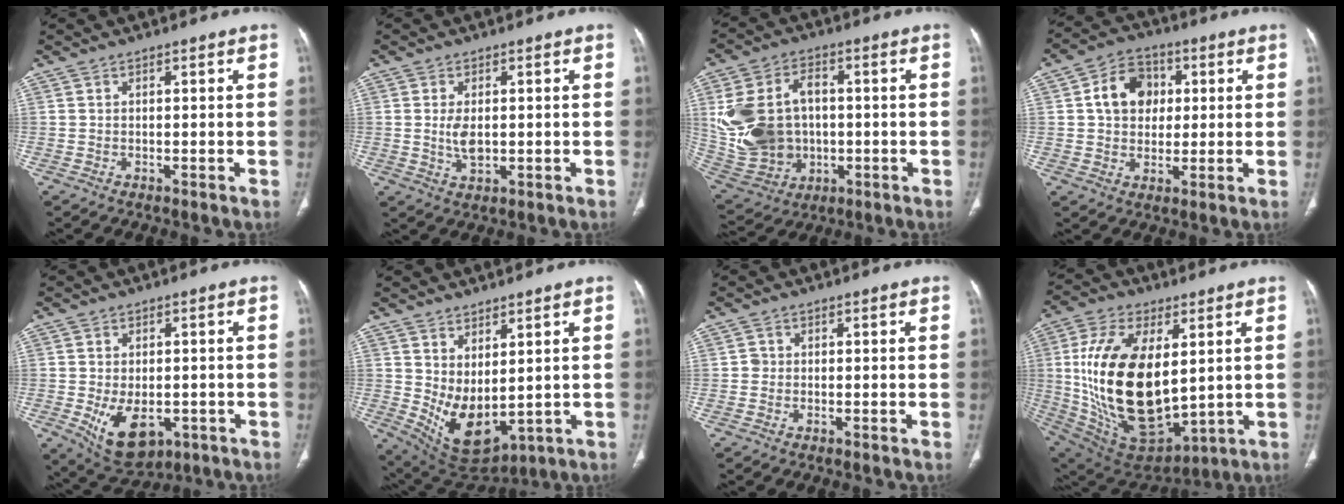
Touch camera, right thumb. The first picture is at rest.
{"total": 4.1, "force": [0.2, 2.3, 3.4], "torque": [-0.067, -0.009, 0.009]}
{"total": 19.0, "force": [0.5, 14.5, 12.4], "torque": [-0.253, 0.011, 0.037]}
{"total": 10.0, "force": [1.9, 8.0, 5.6], "torque": [-0.064, 0.008, 0.025]}
{"total": 10.0, "force": [-3.1, 6.2, 7.2], "torque": [-0.105, -0.002, -0.029]}
{"total": 10.0, "force": [1.3, 5.5, 8.3], "torque": [-0.135, -0.028, 0.056]}
{"total": 1.0, "force": [-0.1, 0.9, 0.2], "torque": [0.001, 0.003, -0.003]}
{"total": 25.1, "force": [2.7, 13.2, 21.2], "torque": [-0.399, -0.029, 0.065]}